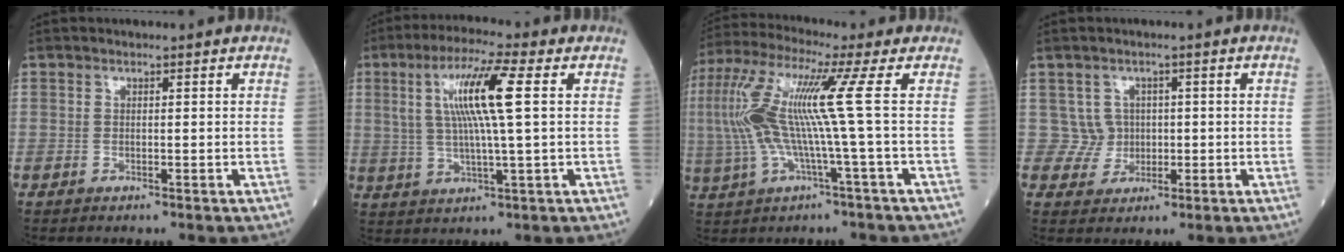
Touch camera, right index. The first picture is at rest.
{"total": 10.8, "force": [2.6, 0.1, 10.5], "torque": [-0.208, 0.008, 0.046]}
{"total": 13.6, "force": [0.9, -0.5, 13.5], "torque": [-0.297, 0.021, 0.011]}
{"total": 3.5, "force": [0.5, 3.5, -0.3], "torque": [0.020, 0.007, 0.008]}